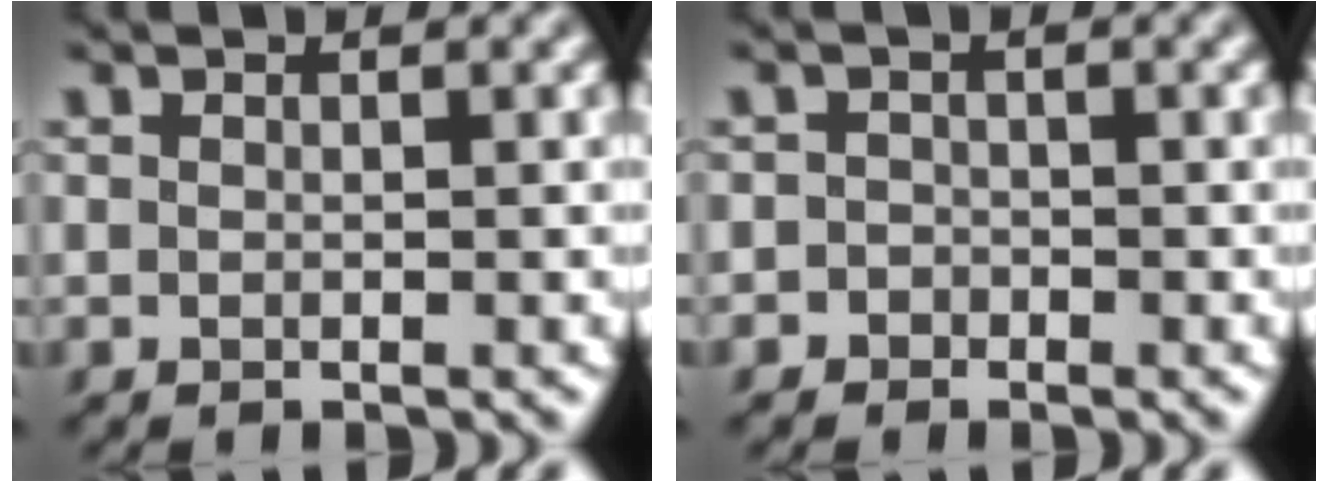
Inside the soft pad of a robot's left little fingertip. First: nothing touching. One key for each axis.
{"total": 1.7, "fx": -0.9, "fy": 1.4, "fz": -0.1, "tx": 0.025, "ty": 0.007, "tz": -0.024}